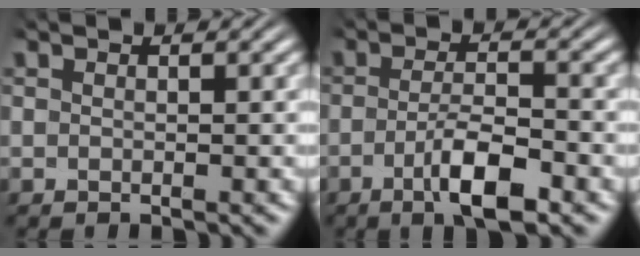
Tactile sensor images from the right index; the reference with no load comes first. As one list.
[{"total": 5.0, "force": [-2.1, 1.3, 4.4], "torque": [-0.070, -0.012, -0.032]}]